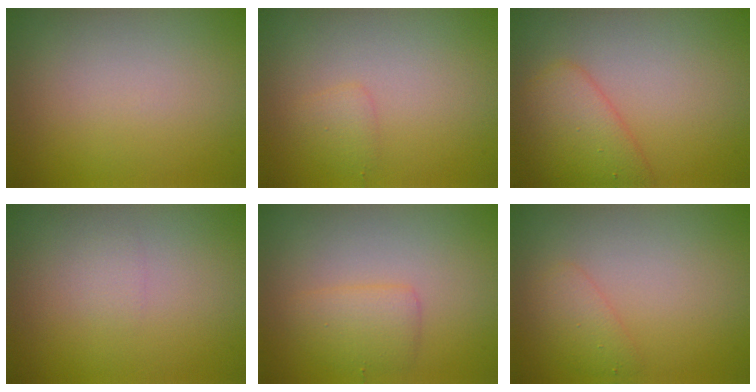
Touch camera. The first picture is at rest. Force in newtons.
{"total": 1.1, "press": 1.1, "slide": 0.1}
{"total": 3.6, "press": 3.6, "slide": 0.2}
{"total": 0.6, "press": 0.6, "slide": 0.1}
{"total": 2.1, "press": 2.1, "slide": 0.2}
{"total": 1.7, "press": 1.7, "slide": 0.1}